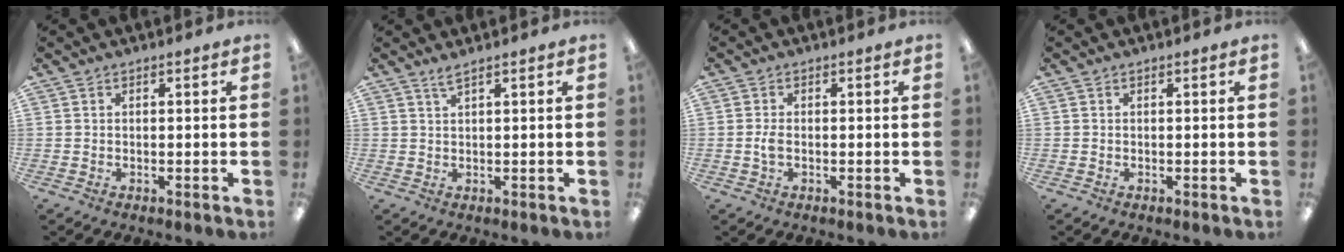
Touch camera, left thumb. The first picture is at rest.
{"total": 1.8, "force": [1.5, 0.0, 1.1], "torque": [-0.025, 0.000, 0.027]}
{"total": 2.7, "force": [-0.3, 1.4, 2.2], "torque": [-0.047, 0.001, -0.008]}
{"total": 0.0}